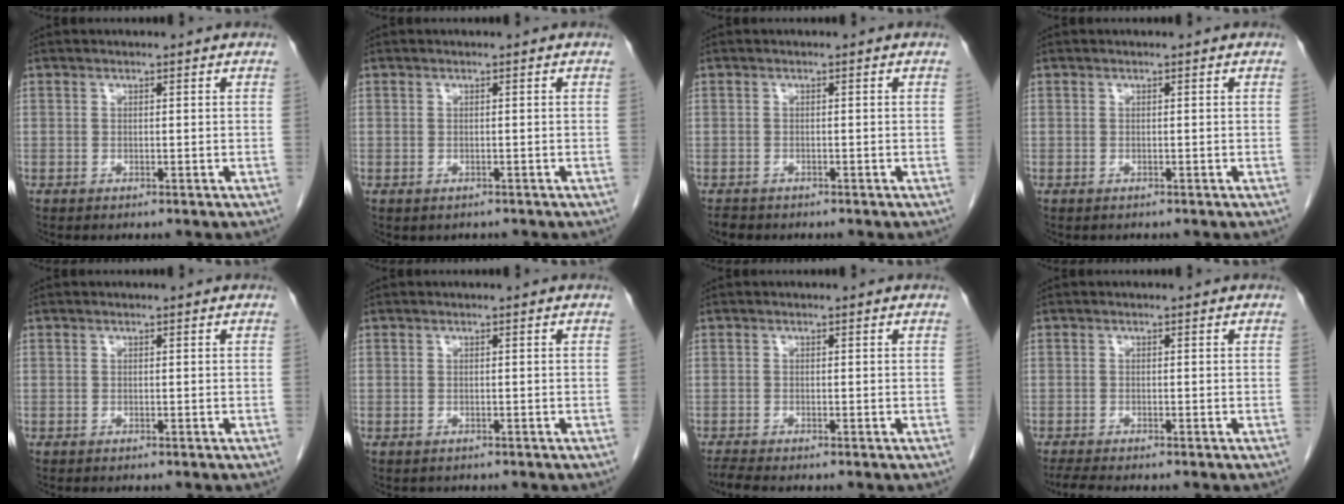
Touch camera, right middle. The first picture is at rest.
{"total": 0.9, "force": [-0.6, 0.6, 0.1], "torque": [-0.004, 0.002, -0.006]}
{"total": 1.5, "force": [-1.4, 0.7, 0.2], "torque": [-0.009, -0.001, -0.022]}
{"total": 0.0}
{"total": 0.0}
{"total": 0.8, "force": [-0.6, 0.5, 0.0], "torque": [-0.007, 0.002, -0.009]}
{"total": 1.5, "force": [-1.4, -0.3, 0.4], "torque": [-0.016, -0.007, -0.030]}
{"total": 3.4, "force": [-3.0, 0.2, 1.7], "torque": [-0.030, -0.010, -0.048]}